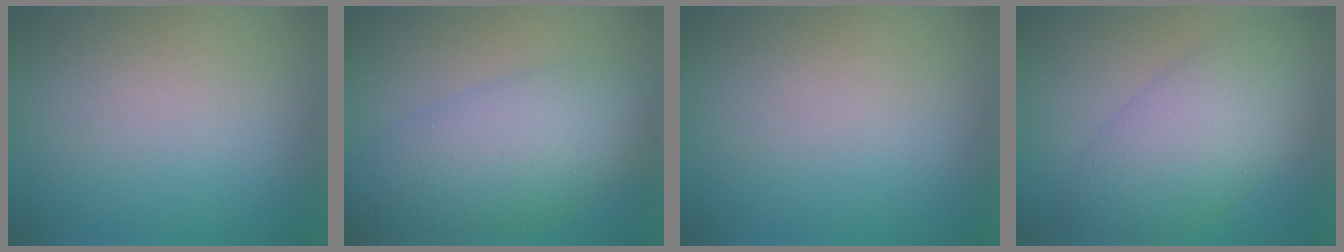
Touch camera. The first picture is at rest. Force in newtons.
{"total": 8.3, "press": 8.3, "slide": 0.3}
{"total": 0.0}
{"total": 7.2, "press": 7.2, "slide": 0.1}